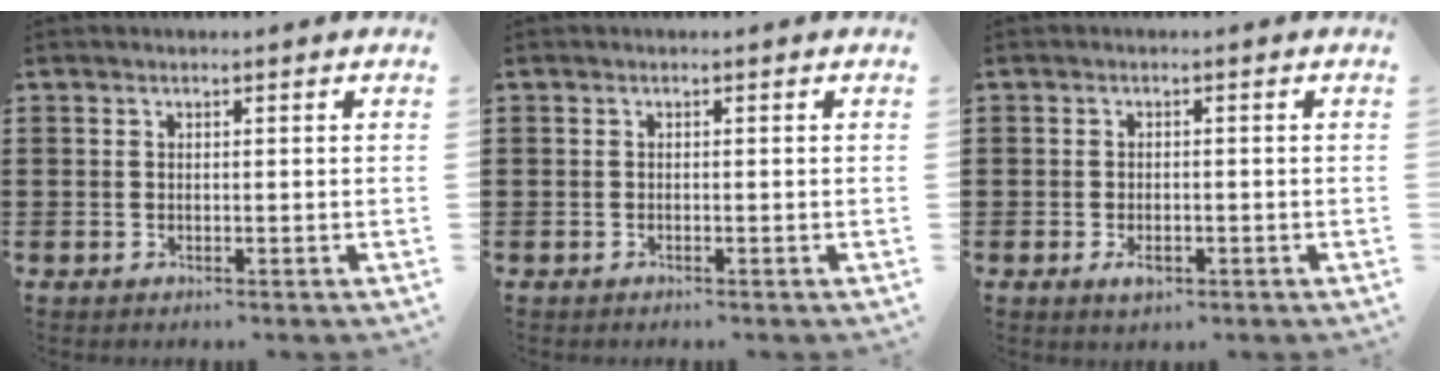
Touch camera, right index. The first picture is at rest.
{"total": 0.0}
{"total": 2.0, "force": [-0.8, 1.0, 1.5], "torque": [-0.028, 0.000, -0.015]}